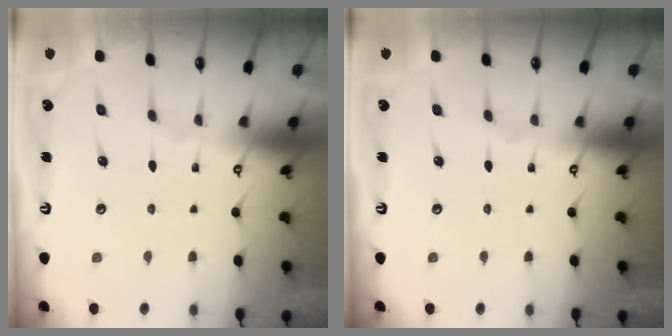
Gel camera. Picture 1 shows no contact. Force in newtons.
{"total": 0.0}